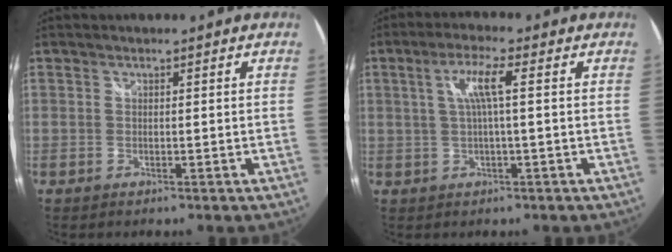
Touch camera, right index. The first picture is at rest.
{"total": 5.2, "force": [0.7, 0.1, 5.1], "torque": [-0.100, 0.003, 0.016]}